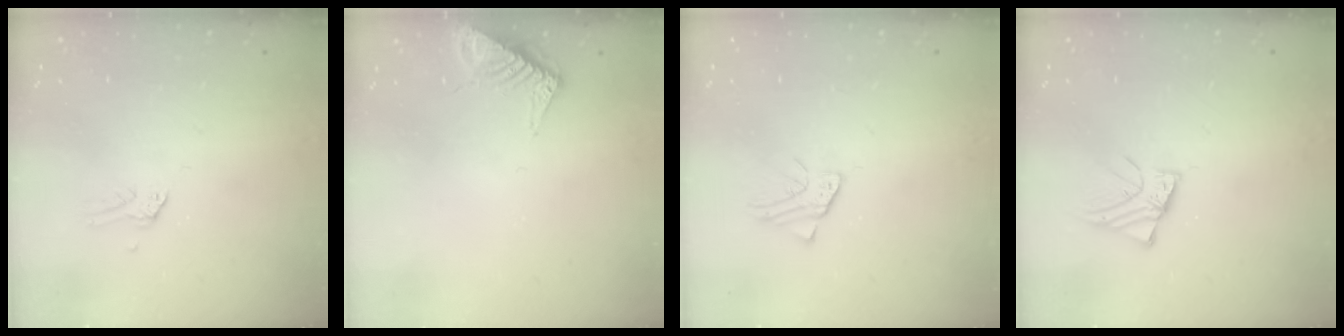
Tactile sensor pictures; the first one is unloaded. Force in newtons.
{"total": 7.9, "press": 7.9, "slide": 0.6}
{"total": 2.3, "press": 2.3, "slide": 0.2}
{"total": 2.9, "press": 2.9, "slide": 0.2}